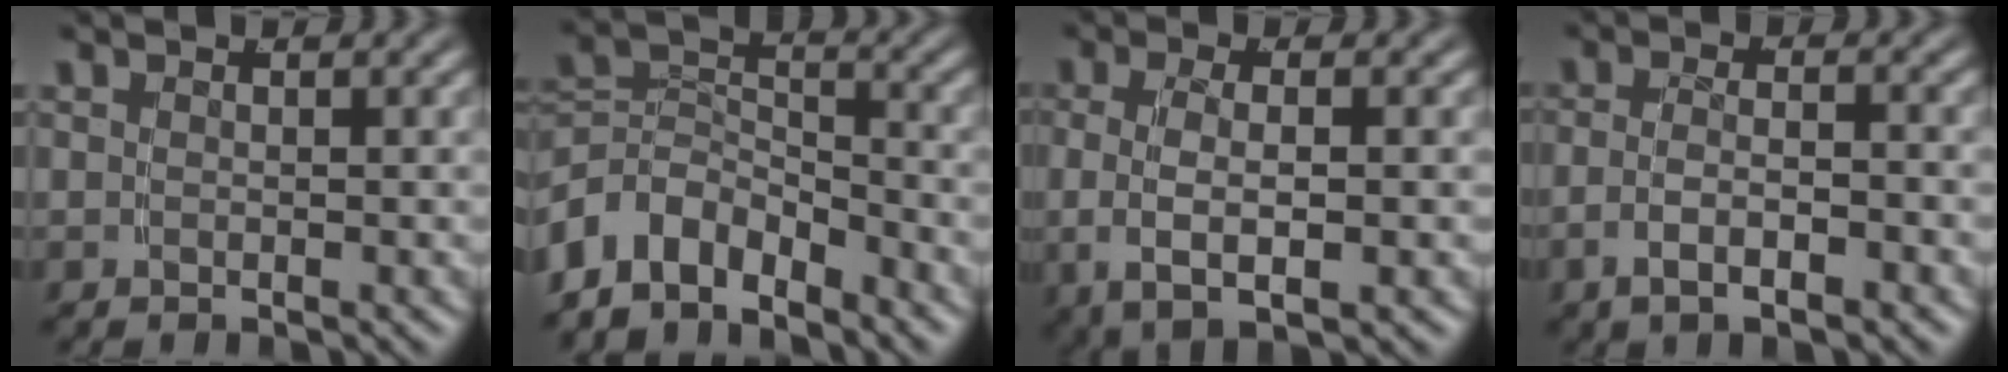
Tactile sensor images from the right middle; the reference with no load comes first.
{"total": 8.1, "force": [-3.5, 6.1, 3.9], "torque": [-0.093, -0.037, -0.055]}
{"total": 5.3, "force": [-0.2, 2.5, 4.6], "torque": [-0.093, -0.005, 0.003]}
{"total": 3.0, "force": [-1.8, 0.7, 2.3], "torque": [-0.049, -0.009, -0.028]}